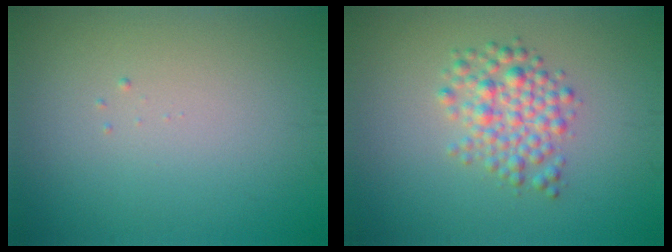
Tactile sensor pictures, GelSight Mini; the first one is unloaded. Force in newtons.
{"total": 3.4, "press": 3.4, "slide": 0.1}